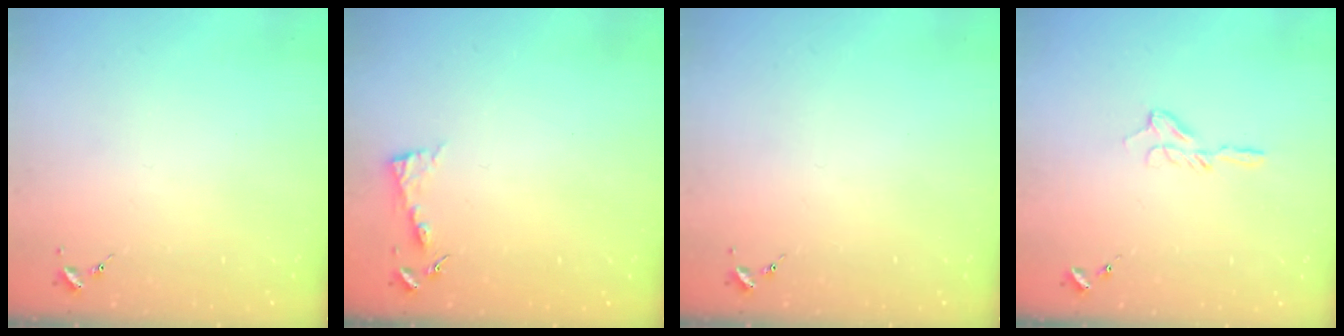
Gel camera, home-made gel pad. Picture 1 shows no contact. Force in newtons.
{"total": 3.9, "press": 3.9, "slide": 0.4}
{"total": 0.0}
{"total": 6.9, "press": 6.9, "slide": 0.7}